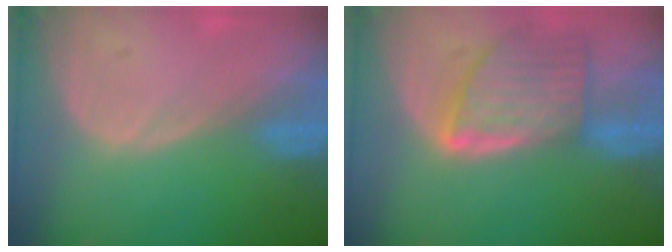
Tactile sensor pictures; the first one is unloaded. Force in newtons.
{"total": 8.1, "press": 7.4, "slide": 3.3}